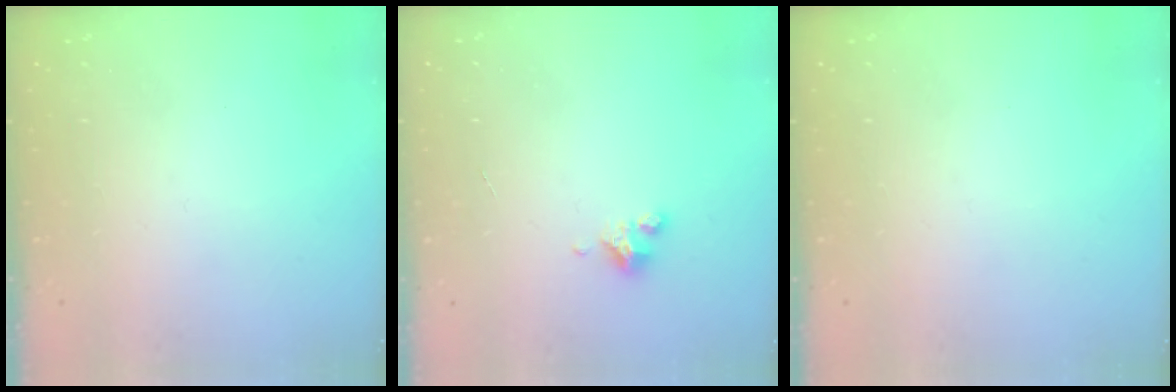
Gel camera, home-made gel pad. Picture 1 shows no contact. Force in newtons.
{"total": 3.4, "press": 3.4, "slide": 0.4}
{"total": 0.0}